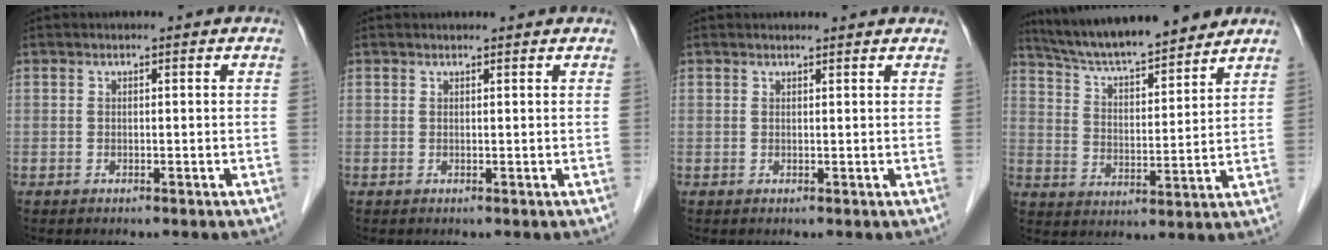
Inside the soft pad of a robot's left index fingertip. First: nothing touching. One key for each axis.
{"total": 1.5, "fx": 1.5, "fy": 0.1, "fz": 0.2, "tx": -0.009, "ty": 0.005, "tz": 0.017}
{"total": 3.2, "fx": 3.1, "fy": 0.4, "fz": 0.7, "tx": -0.014, "ty": 0.010, "tz": 0.031}
{"total": 15.7, "fx": 14.1, "fy": 1.9, "fz": 6.8, "tx": -0.115, "ty": 0.009, "tz": 0.231}